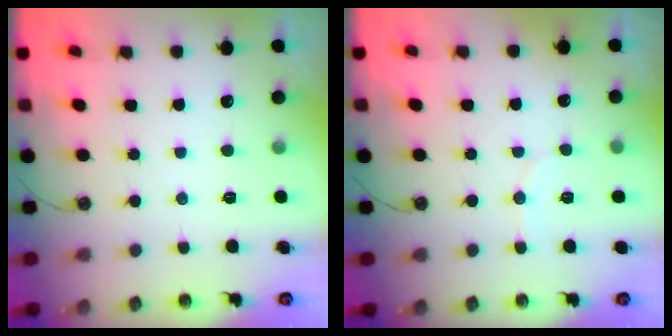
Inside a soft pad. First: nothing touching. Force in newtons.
{"total": 5.5, "press": 5.4, "slide": 1.0}